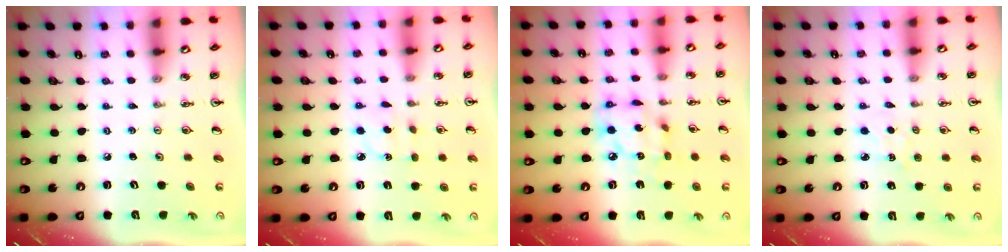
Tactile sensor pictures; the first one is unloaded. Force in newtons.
{"total": 3.0, "press": 2.8, "slide": 0.8}
{"total": 12.8, "press": 12.8, "slide": 0.9}
{"total": 3.5, "press": 3.5, "slide": 0.4}